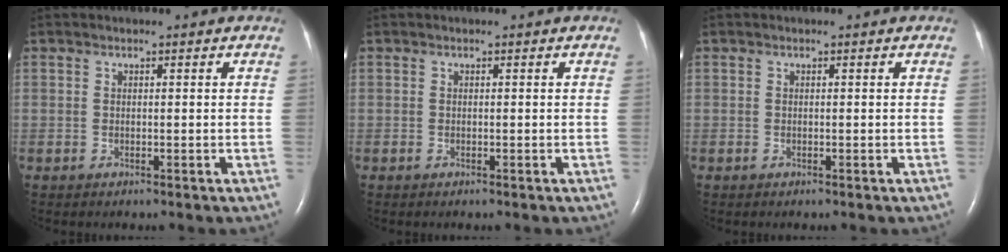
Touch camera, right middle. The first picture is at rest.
{"total": 0.0}
{"total": 0.0}